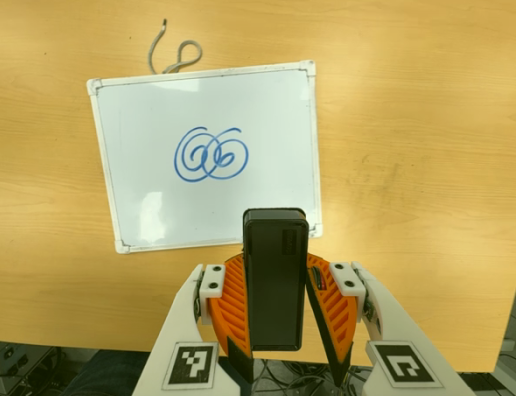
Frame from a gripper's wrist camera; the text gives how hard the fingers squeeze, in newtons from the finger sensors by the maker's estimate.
{"total": 4.9, "left": 4.3, "right": 5.5}